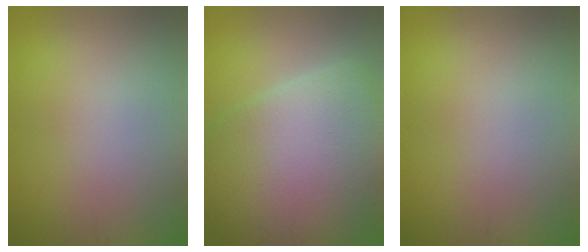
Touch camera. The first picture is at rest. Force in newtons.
{"total": 12.0, "press": 12.0, "slide": 0.2}
{"total": 0.0}